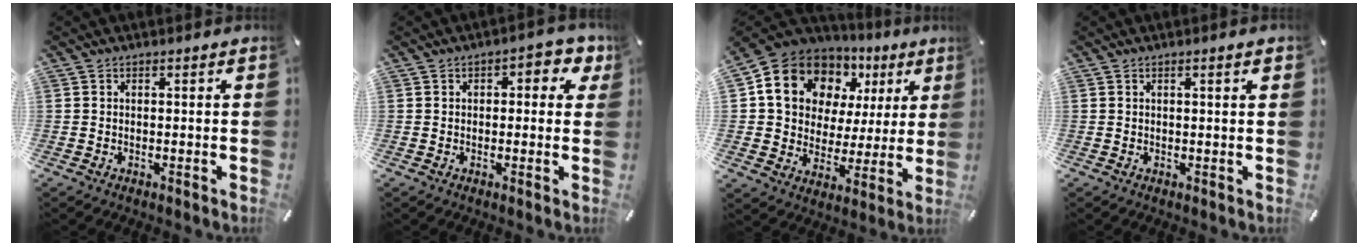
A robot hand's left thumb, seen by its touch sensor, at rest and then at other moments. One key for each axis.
{"total": 4.4, "fx": 1.1, "fy": 2.8, "fz": 3.2, "tx": -0.035, "ty": 0.001, "tz": 0.010}
{"total": 15.7, "fx": 6.9, "fy": 12.5, "fz": 6.4, "tx": -0.120, "ty": -0.026, "tz": 0.133}
{"total": 1.3, "fx": 0.6, "fy": 0.1, "fz": 1.1, "tx": -0.022, "ty": 0.001, "tz": 0.009}